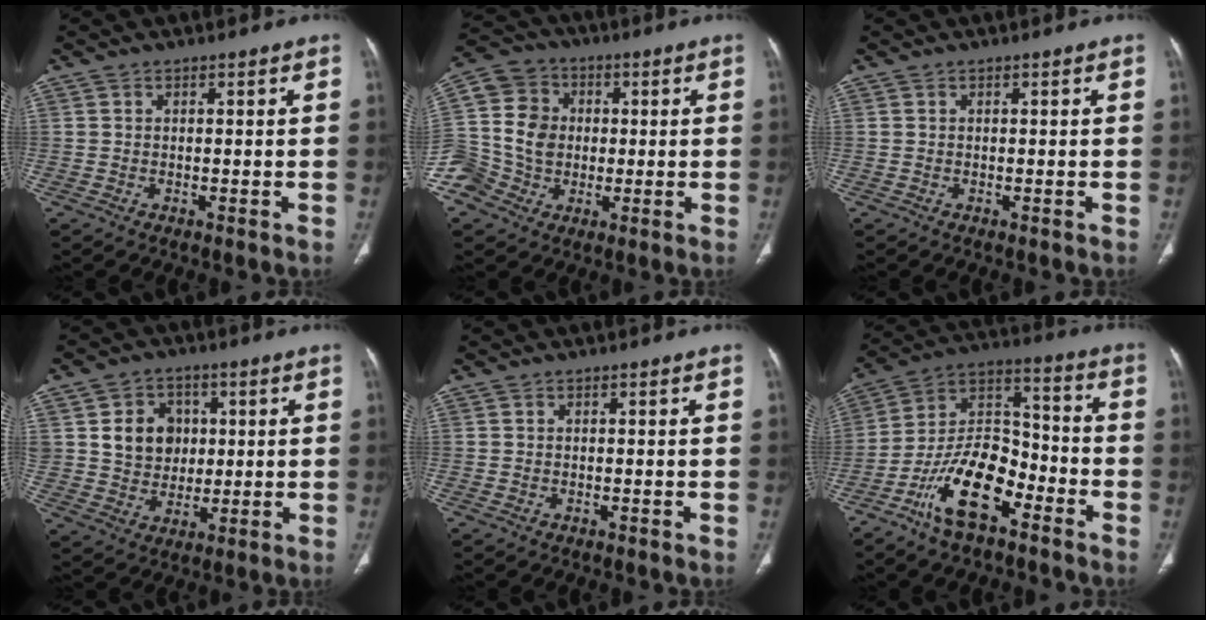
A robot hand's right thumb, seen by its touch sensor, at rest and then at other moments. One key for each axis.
{"total": 15.6, "fx": -1.3, "fy": 14.1, "fz": 6.5, "tx": -0.125, "ty": 0.030, "tz": -0.018}
{"total": 0.0}
{"total": 10.2, "fx": 2.1, "fy": 8.7, "fz": 4.8, "tx": -0.035, "ty": -0.006, "tz": 0.045}
{"total": 0.0}
{"total": 16.0, "fx": -8.8, "fy": 7.5, "fz": 11.1, "tx": -0.186, "ty": 0.069, "tz": -0.169}